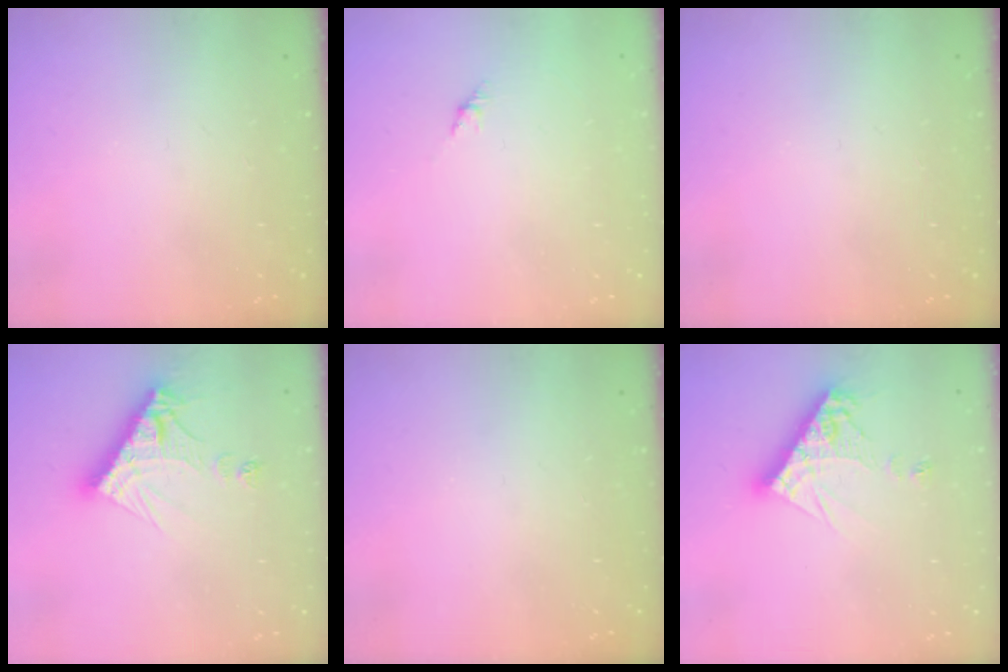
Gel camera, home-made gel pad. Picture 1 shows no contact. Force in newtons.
{"total": 2.7, "press": 2.6, "slide": 0.7}
{"total": 0.0}
{"total": 11.2, "press": 11.2, "slide": 1.0}
{"total": 0.0}
{"total": 11.7, "press": 11.6, "slide": 1.1}